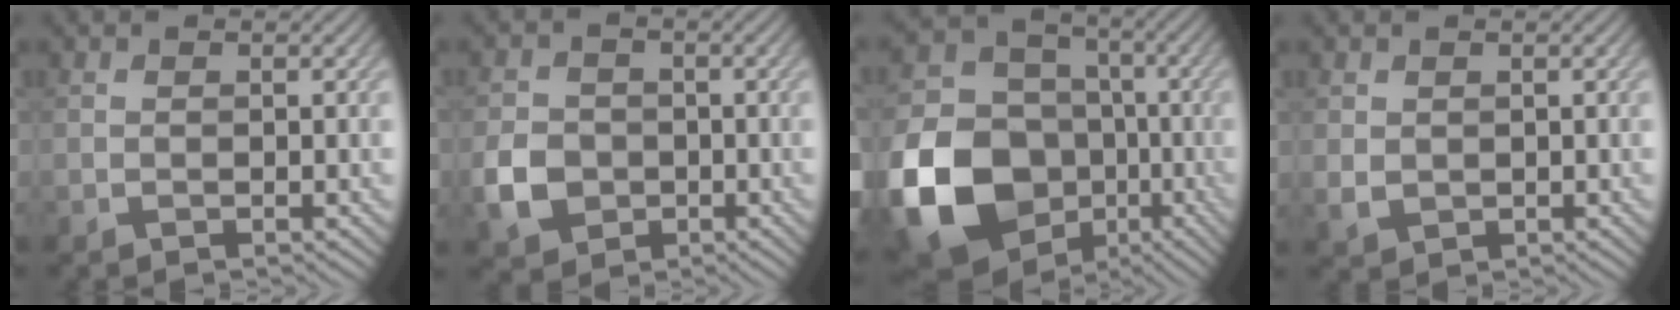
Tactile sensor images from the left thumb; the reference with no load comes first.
{"total": 5.2, "force": [-1.5, 4.4, 2.3], "torque": [-0.056, -0.005, -0.040]}
{"total": 19.7, "force": [-6.8, 16.1, 9.2], "torque": [-0.248, -0.047, -0.129]}
{"total": 1.7, "force": [0.7, 1.4, 0.7], "torque": [-0.022, -0.004, 0.017]}